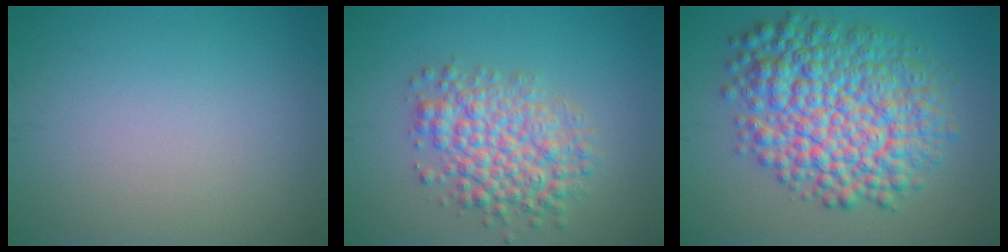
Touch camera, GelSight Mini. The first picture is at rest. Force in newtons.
{"total": 5.5, "press": 5.5, "slide": 0.1}
{"total": 10.6, "press": 10.6, "slide": 0.1}